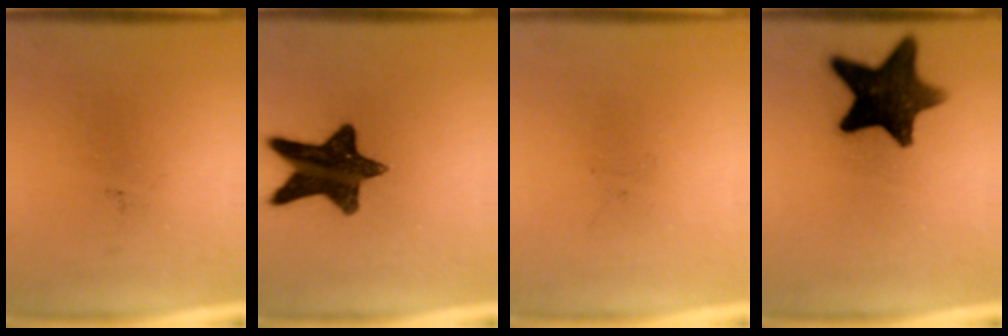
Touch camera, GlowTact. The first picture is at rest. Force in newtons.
{"total": 14.2}
{"total": 0.0}
{"total": 13.8}